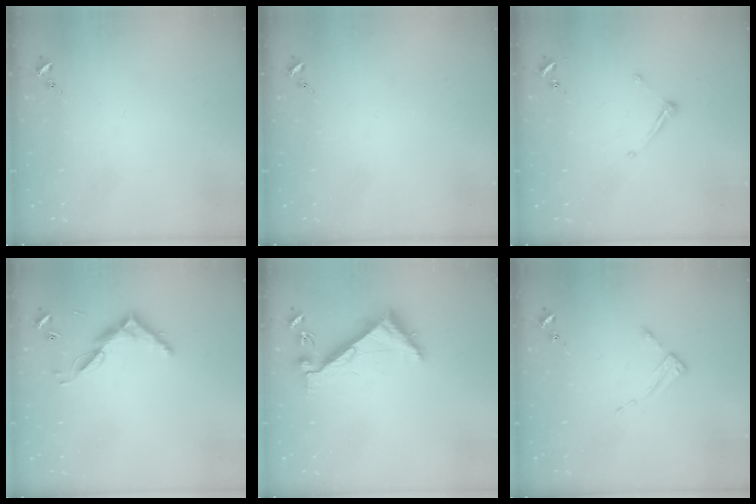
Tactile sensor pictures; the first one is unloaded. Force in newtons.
{"total": 0.0}
{"total": 6.7, "press": 6.7, "slide": 0.3}
{"total": 8.7, "press": 8.7, "slide": 0.5}
{"total": 6.2, "press": 6.2, "slide": 0.7}
{"total": 2.7, "press": 2.7, "slide": 0.4}